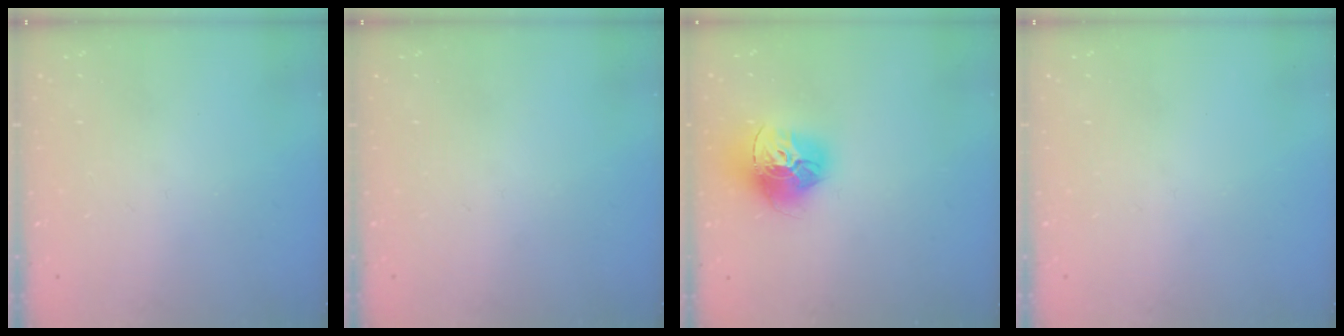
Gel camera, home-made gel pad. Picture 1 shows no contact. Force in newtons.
{"total": 0.0}
{"total": 15.7, "press": 15.6, "slide": 1.7}
{"total": 0.0}